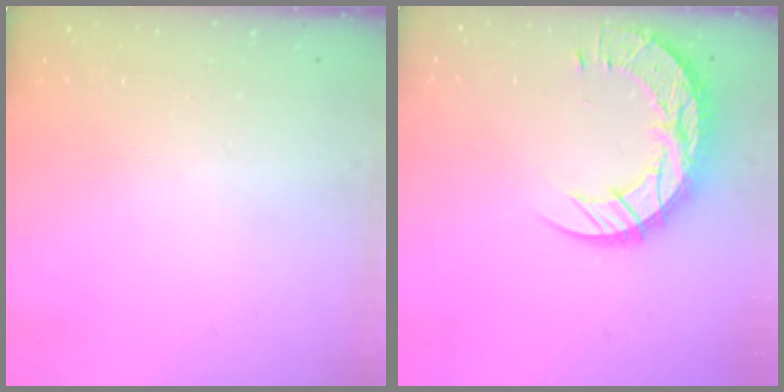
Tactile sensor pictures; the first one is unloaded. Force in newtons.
{"total": 18.1, "press": 18.0, "slide": 1.4}